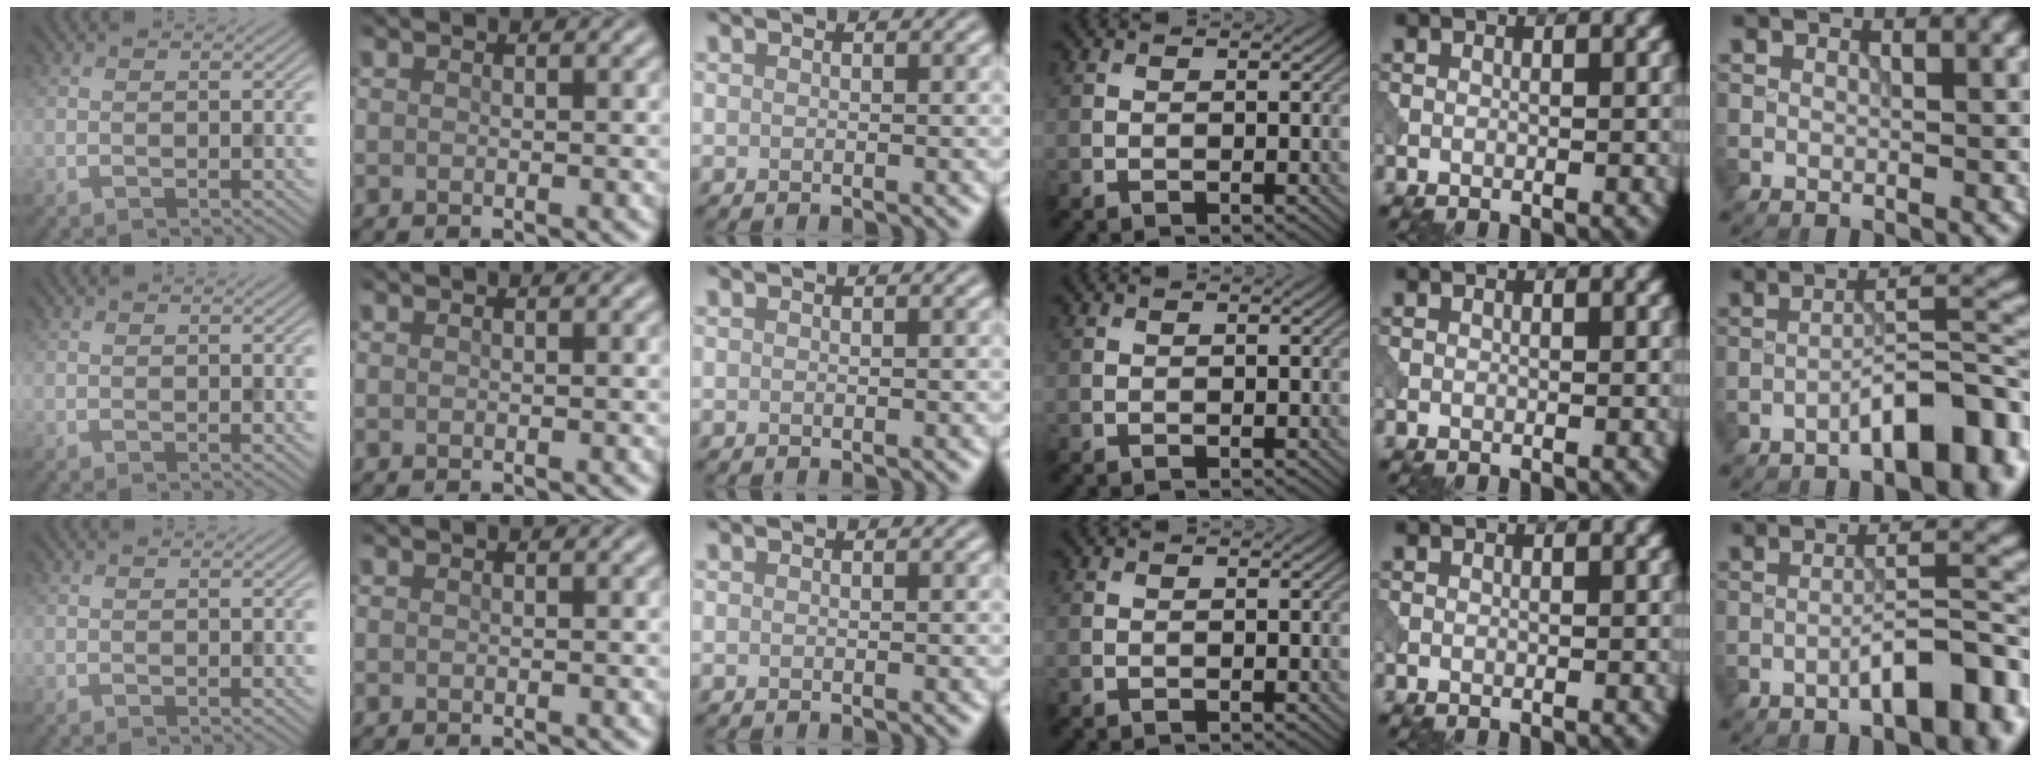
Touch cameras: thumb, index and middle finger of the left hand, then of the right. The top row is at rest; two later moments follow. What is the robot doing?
{"motion": "pour", "object": "beaker"}